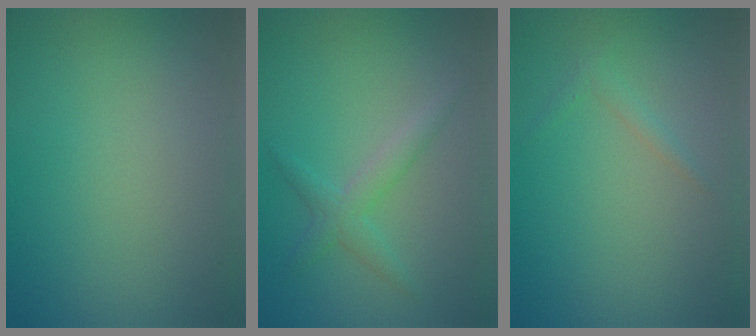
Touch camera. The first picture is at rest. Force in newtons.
{"total": 1.3, "press": 1.3, "slide": 0.1}
{"total": 0.9, "press": 0.9, "slide": 0.0}